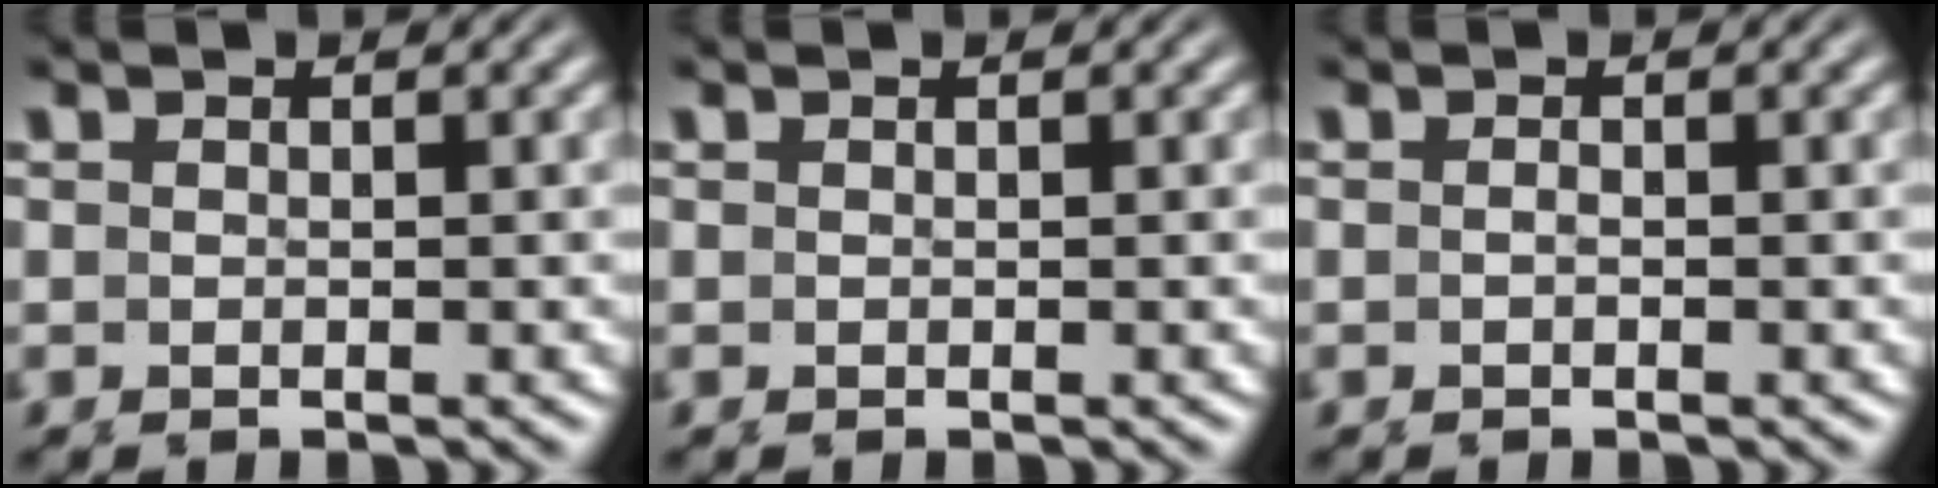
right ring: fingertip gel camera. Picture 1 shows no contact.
{"total": 0.0}
{"total": 0.7, "force": [-0.3, 0.3, 0.5], "torque": [-0.011, 0.003, -0.009]}